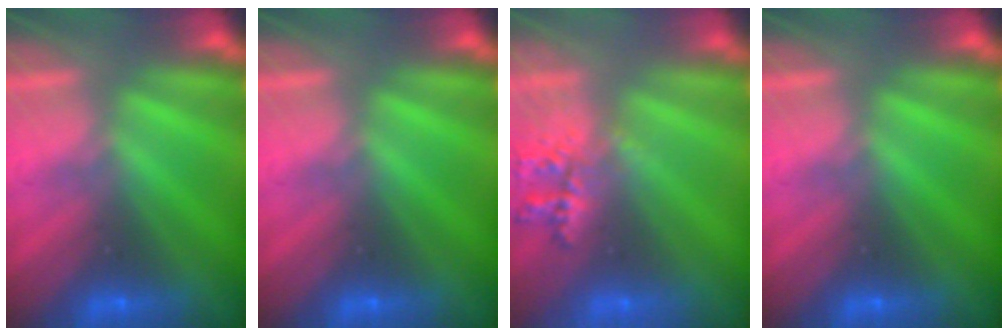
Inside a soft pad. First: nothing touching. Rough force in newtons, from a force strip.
{"total": 0.0}
{"total": 2.3}
{"total": 0.0}